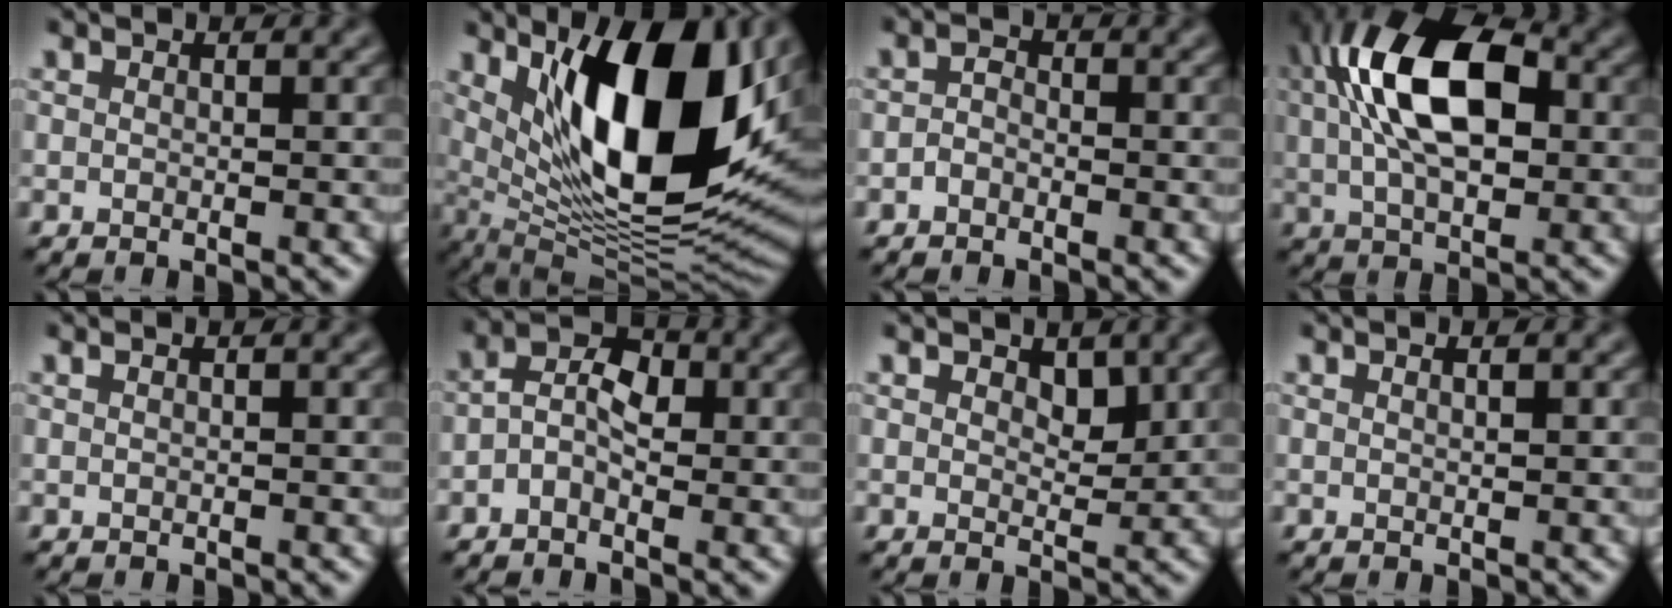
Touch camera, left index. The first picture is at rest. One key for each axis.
{"total": 15.7, "fx": 4.1, "fy": 6.4, "fz": 13.8, "tx": -0.206, "ty": -0.018, "tz": 0.067}
{"total": 1.2, "fx": -0.9, "fy": 0.6, "fz": 0.4, "tx": -0.015, "ty": 0.000, "tz": -0.020}
{"total": 10.6, "fx": 1.9, "fy": 5.5, "fz": 8.9, "tx": -0.161, "ty": 0.019, "tz": 0.023}
{"total": 0.8, "fx": 0.4, "fy": 0.4, "fz": 0.6, "tx": -0.007, "ty": -0.005, "tz": -0.004}
{"total": 3.6, "fx": -0.6, "fy": 2.1, "fz": 2.8, "tx": -0.052, "ty": 0.008, "tz": -0.020}
{"total": 1.6, "fx": 0.9, "fy": 0.9, "fz": 1.0, "tx": -0.020, "ty": -0.009, "tz": 0.015}
{"total": 0.6, "fx": 0.2, "fy": 0.1, "fz": 0.5, "tx": -0.010, "ty": 0.000, "tz": 0.002}